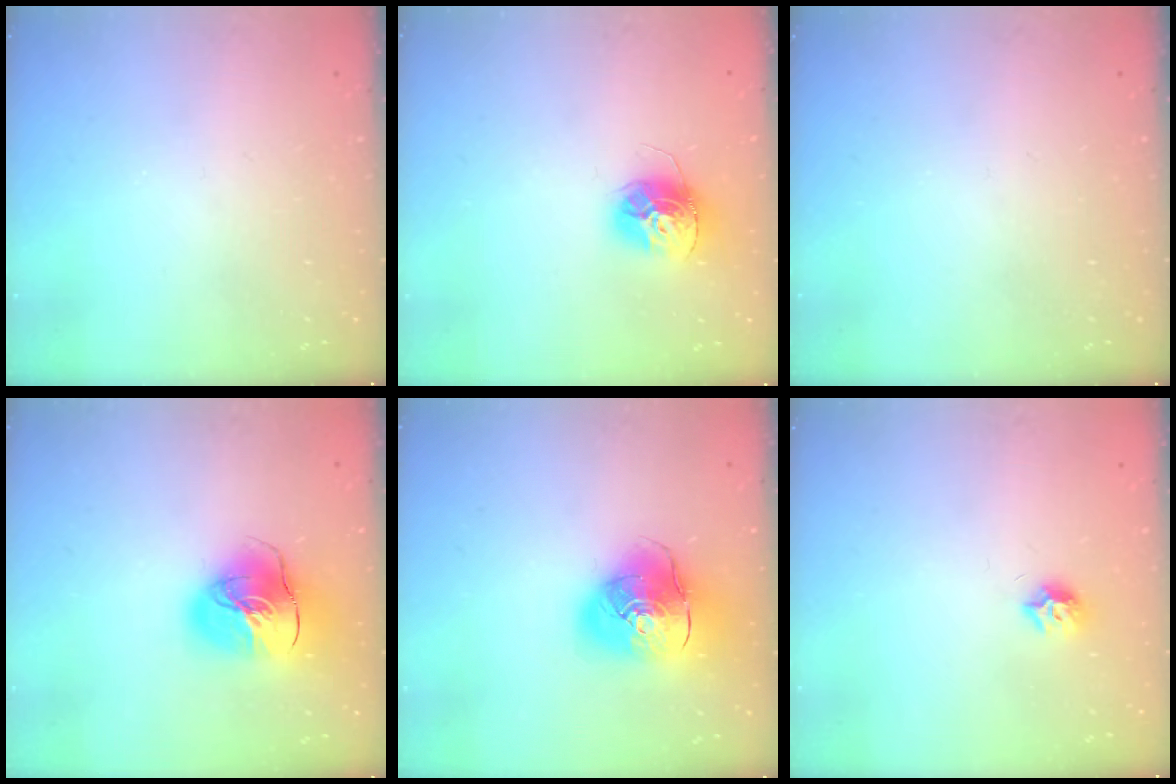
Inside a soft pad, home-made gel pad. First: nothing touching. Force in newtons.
{"total": 13.0, "press": 12.9, "slide": 1.2}
{"total": 0.0}
{"total": 16.5, "press": 16.4, "slide": 2.3}
{"total": 17.0, "press": 16.8, "slide": 2.6}
{"total": 6.9, "press": 6.9, "slide": 0.3}